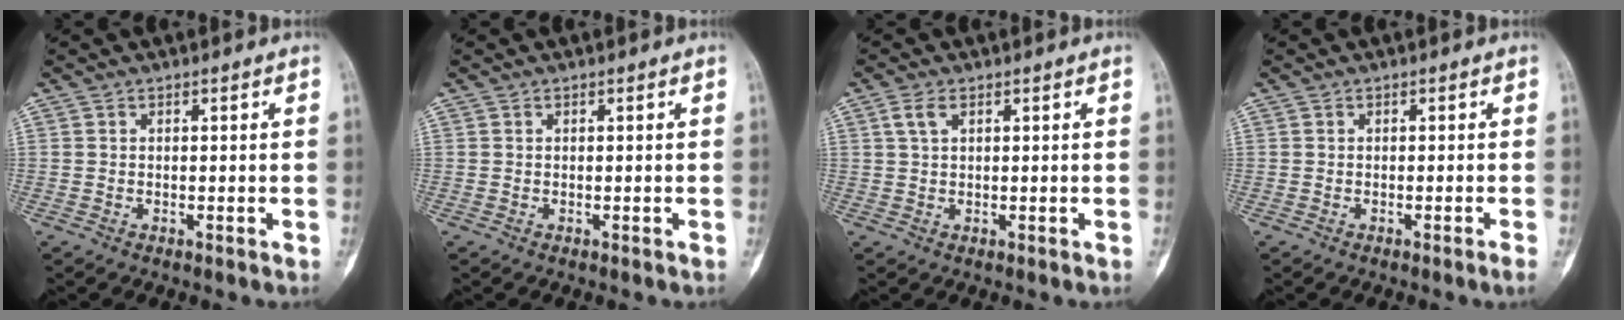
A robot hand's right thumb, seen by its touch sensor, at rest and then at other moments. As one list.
[{"total": 0.0}, {"total": 2.6, "force": [1.1, 1.2, 1.9], "torque": [-0.045, 0.009, 0.026]}, {"total": 1.1, "force": [-0.7, -0.3, 0.8], "torque": [-0.017, 0.002, -0.009]}]